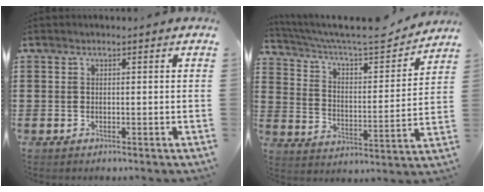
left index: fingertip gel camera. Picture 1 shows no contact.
{"total": 7.2, "force": [6.4, 0.9, 3.2], "torque": [-0.083, -0.048, 0.102]}